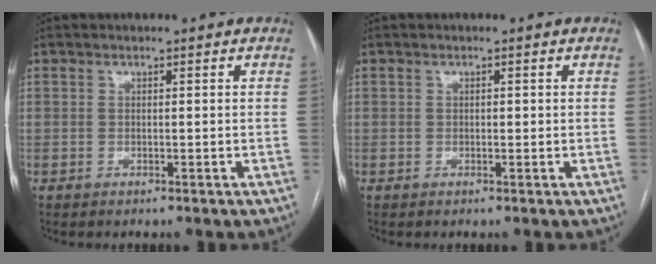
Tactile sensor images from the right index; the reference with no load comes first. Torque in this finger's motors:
{"motor_torque": [-0.17, 0.29, -0.05, 0.00]}